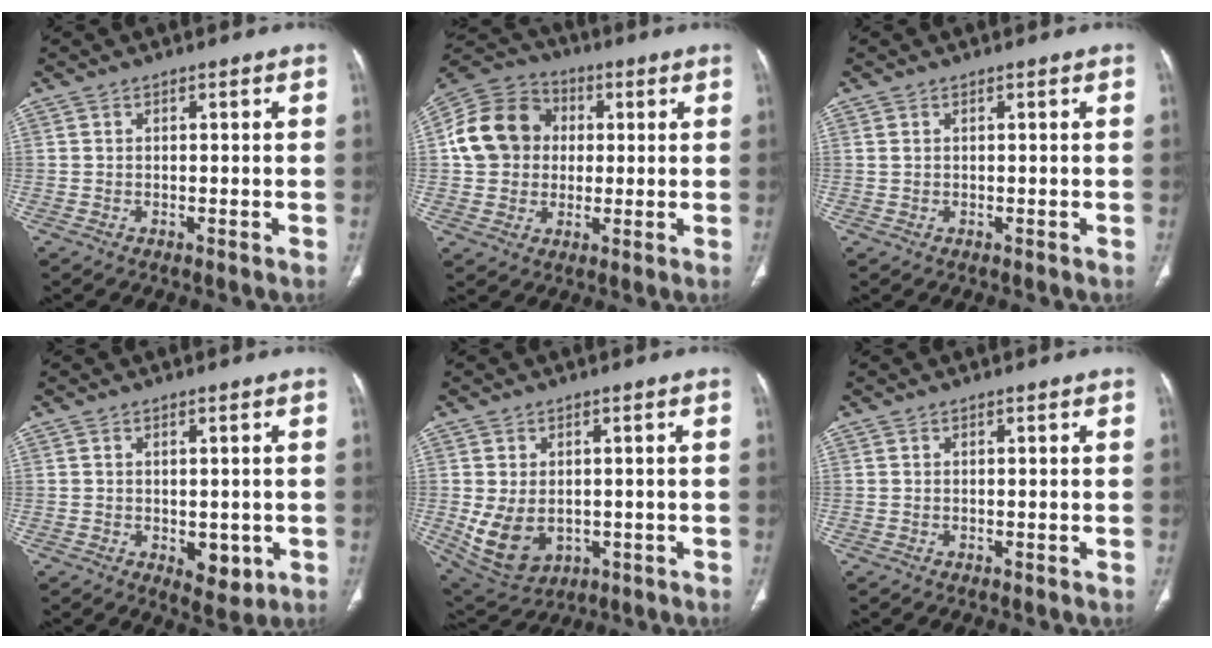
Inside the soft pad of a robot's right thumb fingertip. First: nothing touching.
{"total": 14.5, "force": [1.5, 12.5, 7.2], "torque": [-0.121, 0.022, 0.019]}
{"total": 0.7, "force": [0.3, 0.4, 0.5], "torque": [-0.012, 0.010, 0.011]}
{"total": 5.3, "force": [-1.1, 3.1, 4.1], "torque": [-0.036, -0.008, -0.005]}
{"total": 9.7, "force": [-1.3, 7.0, 6.7], "torque": [-0.112, -0.004, 0.004]}
{"total": 0.0}